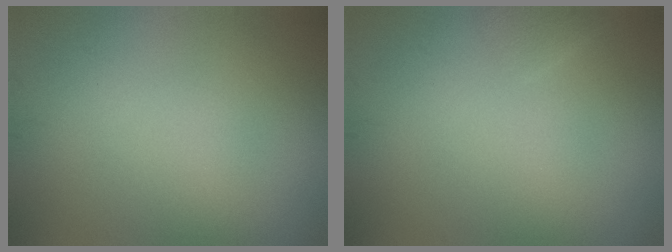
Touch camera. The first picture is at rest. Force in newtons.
{"total": 1.0, "press": 1.0, "slide": 0.1}